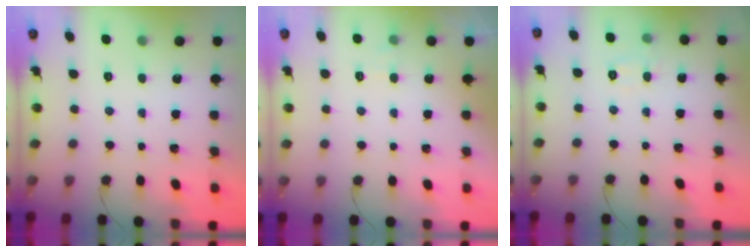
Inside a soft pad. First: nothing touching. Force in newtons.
{"total": 2.2, "press": 1.8, "slide": 1.3}
{"total": 5.7, "press": 5.6, "slide": 1.1}